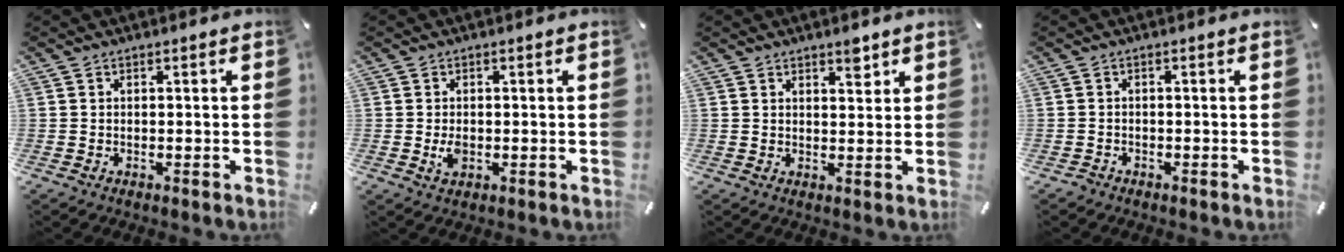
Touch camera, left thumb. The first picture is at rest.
{"total": 2.5, "force": [-0.3, 1.6, 1.9], "torque": [-0.035, -0.004, -0.007]}
{"total": 3.2, "force": [2.6, 1.4, 1.4], "torque": [0.001, -0.018, 0.040]}
{"total": 1.0, "force": [-0.8, 0.5, 0.2], "torque": [-0.005, 0.004, -0.019]}